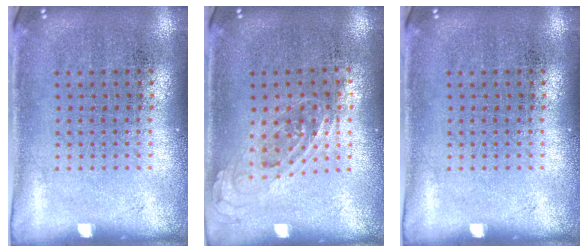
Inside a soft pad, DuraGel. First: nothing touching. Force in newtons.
{"total": 0.8, "press": 0.7, "slide": 0.4}
{"total": 0.0}